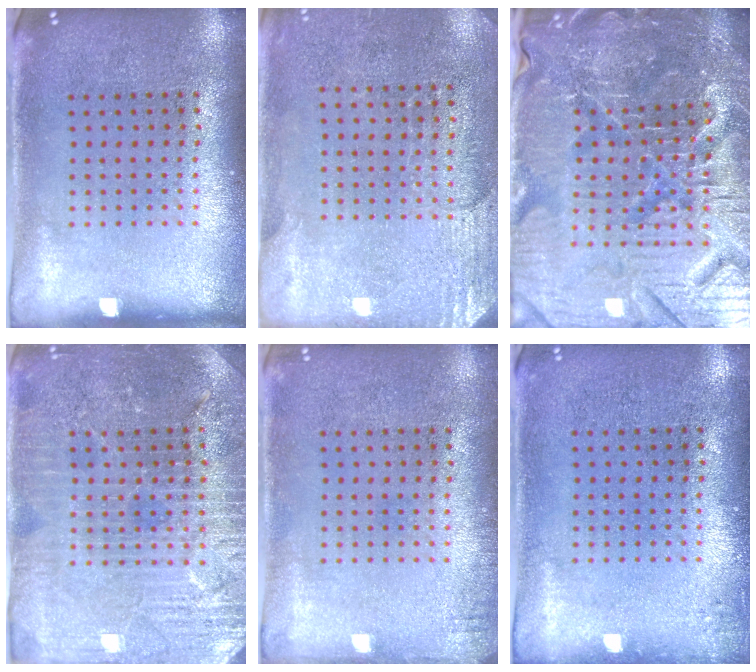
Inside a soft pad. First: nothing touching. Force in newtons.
{"total": 2.8, "press": 2.5, "slide": 1.3}
{"total": 5.8, "press": 5.4, "slide": 2.1}
{"total": 4.0, "press": 3.8, "slide": 1.2}
{"total": 1.0, "press": 1.0, "slide": 0.1}
{"total": 0.8, "press": 0.8, "slide": 0.2}